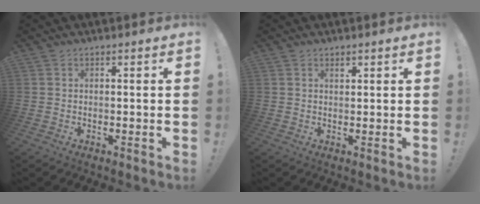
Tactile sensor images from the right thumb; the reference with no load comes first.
{"total": 1.1, "force": [0.9, 0.5, 0.4], "torque": [0.008, -0.007, 0.015]}